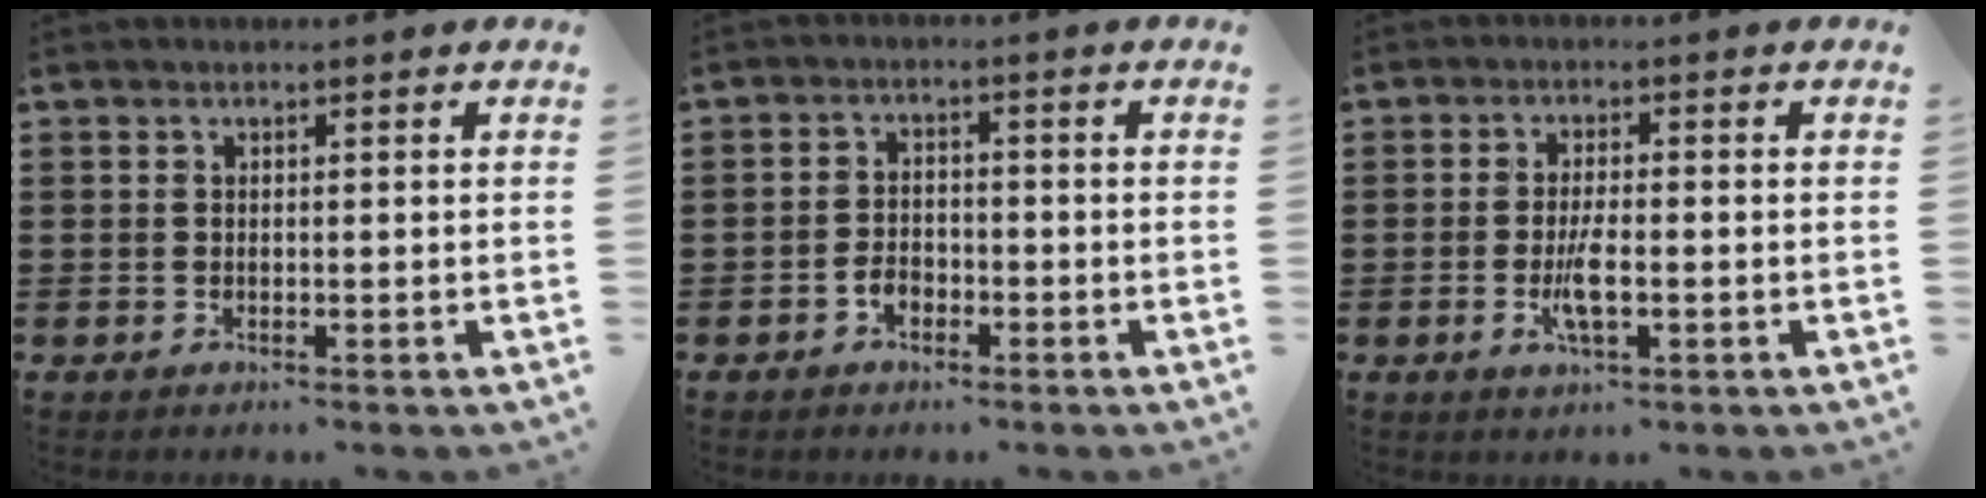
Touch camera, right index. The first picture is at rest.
{"total": 2.5, "force": [-1.6, 1.5, 1.2], "torque": [-0.026, 0.000, -0.031]}
{"total": 4.3, "force": [-1.2, 1.1, 4.0], "torque": [-0.081, -0.002, -0.025]}